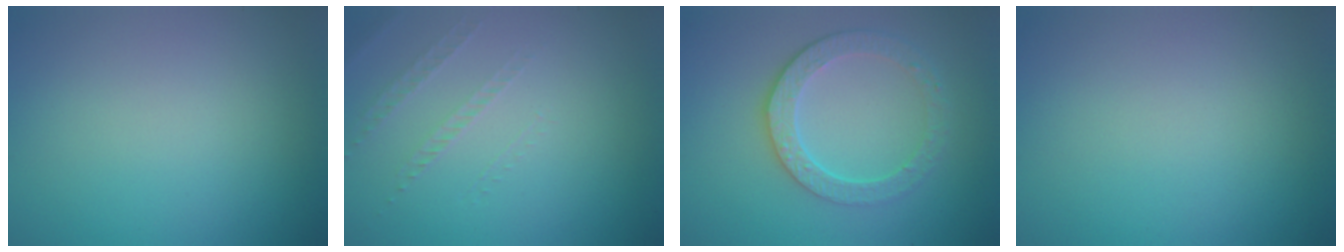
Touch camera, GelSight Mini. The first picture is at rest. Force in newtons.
{"total": 1.1, "press": 0.6, "slide": 0.9}
{"total": 3.8, "press": 3.2, "slide": 2.1}
{"total": 0.0}